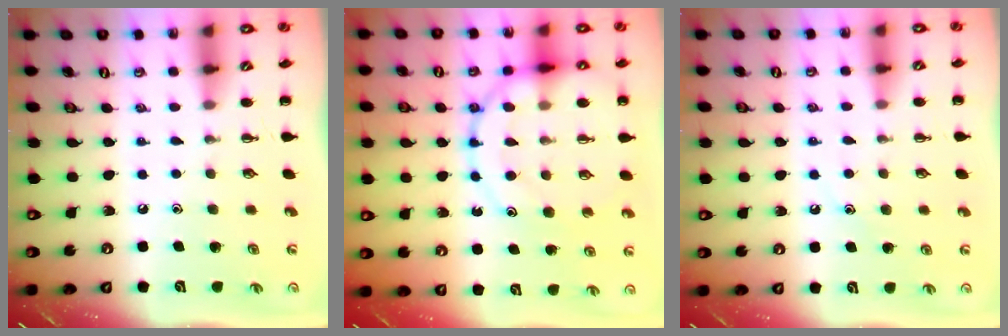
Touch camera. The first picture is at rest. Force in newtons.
{"total": 18.7, "press": 18.6, "slide": 2.2}
{"total": 7.0, "press": 6.8, "slide": 1.3}